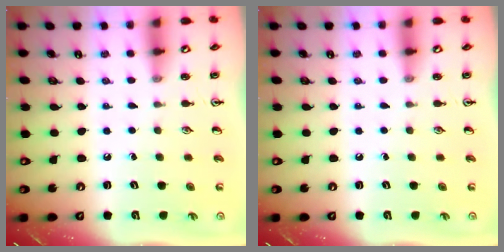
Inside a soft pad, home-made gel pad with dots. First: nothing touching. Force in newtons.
{"total": 0.0}